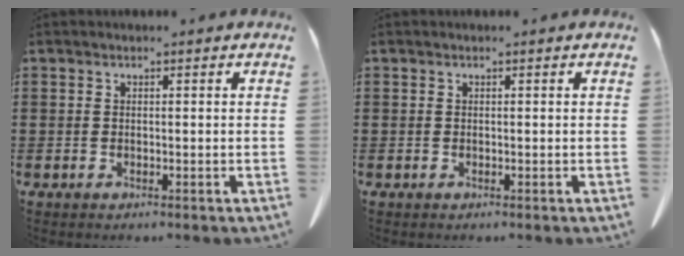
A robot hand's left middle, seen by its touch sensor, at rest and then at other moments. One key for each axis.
{"total": 0.0}